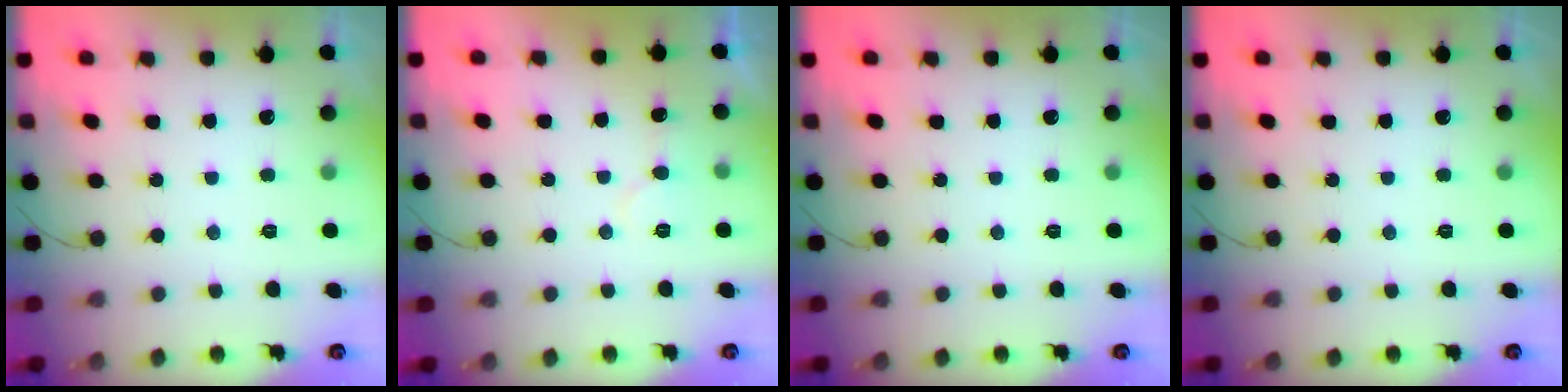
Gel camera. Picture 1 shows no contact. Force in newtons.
{"total": 7.2, "press": 7.2, "slide": 0.4}
{"total": 0.0}
{"total": 0.0}